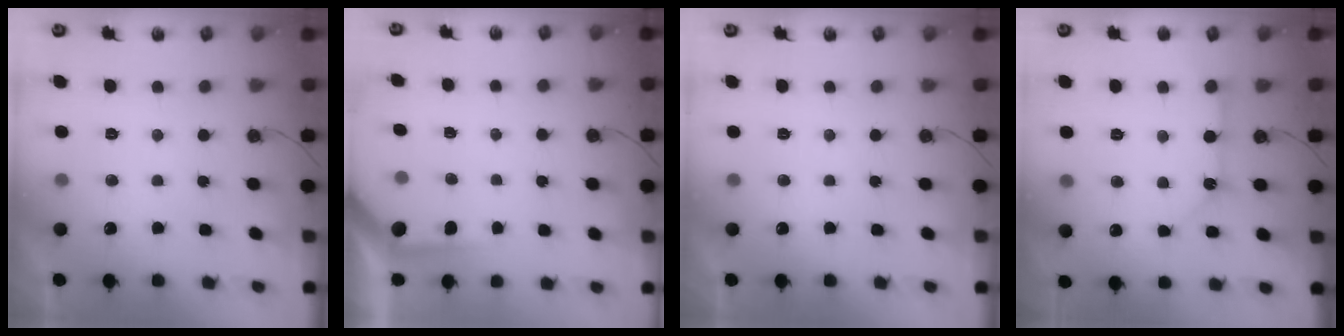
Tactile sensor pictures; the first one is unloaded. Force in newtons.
{"total": 2.5, "press": 2.5, "slide": 0.3}
{"total": 0.0}
{"total": 10.4, "press": 10.4, "slide": 0.9}